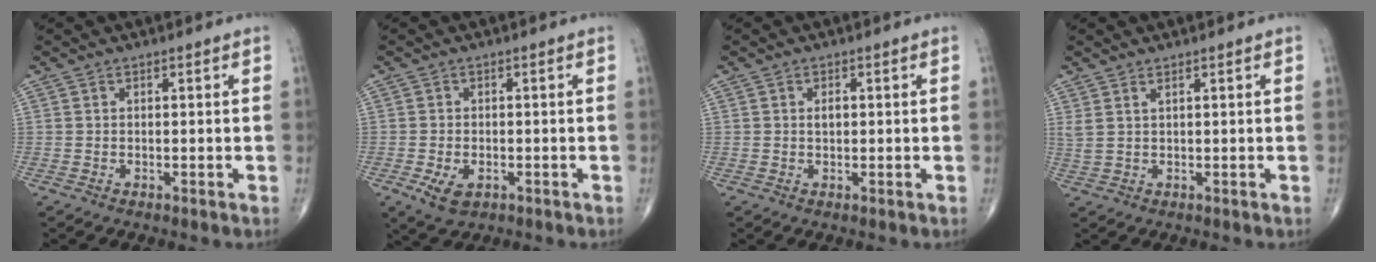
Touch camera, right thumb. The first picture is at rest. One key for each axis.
{"total": 4.6, "fx": -1.7, "fy": 2.8, "fz": 3.2, "tx": -0.056, "ty": -0.002, "tz": -0.023}
{"total": 1.5, "fx": 0.2, "fy": 0.9, "fz": 1.2, "tx": -0.017, "ty": 0.001, "tz": 0.002}
{"total": 2.4, "fx": 1.3, "fy": 0.7, "fz": 1.9, "tx": -0.053, "ty": 0.002, "tz": 0.035}